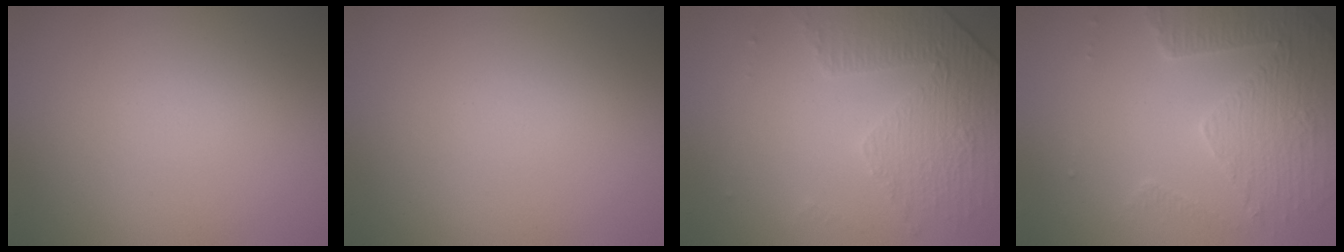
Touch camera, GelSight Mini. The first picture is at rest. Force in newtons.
{"total": 0.0}
{"total": 4.7, "press": 3.1, "slide": 3.6}
{"total": 3.7, "press": 3.5, "slide": 1.1}